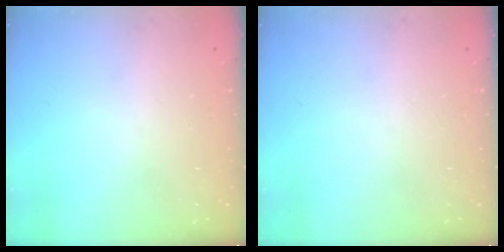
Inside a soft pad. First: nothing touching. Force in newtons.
{"total": 0.0}